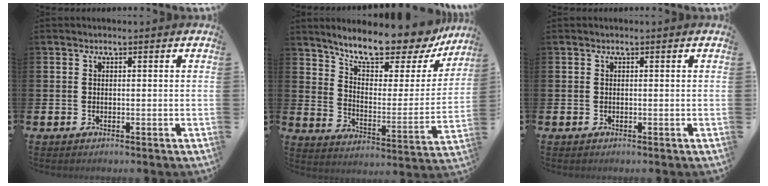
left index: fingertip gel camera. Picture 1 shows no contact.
{"total": 11.0, "force": [9.8, 2.4, 4.3], "torque": [-0.103, -0.072, 0.165]}
{"total": 0.0}